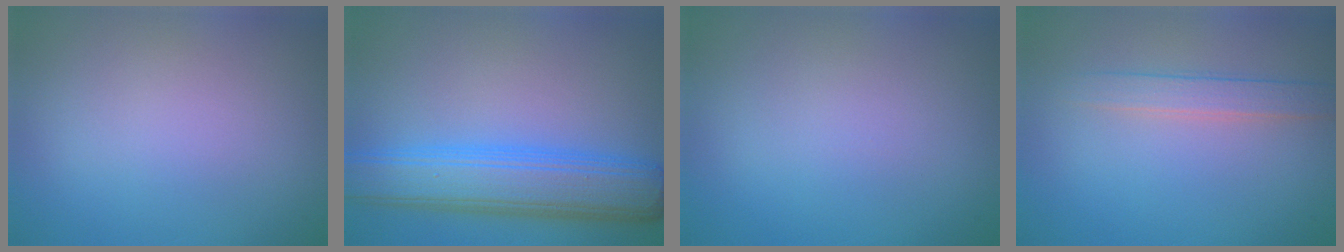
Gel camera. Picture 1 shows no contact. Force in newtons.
{"total": 7.5, "press": 7.5, "slide": 0.1}
{"total": 0.0}
{"total": 2.1, "press": 2.1, "slide": 0.1}